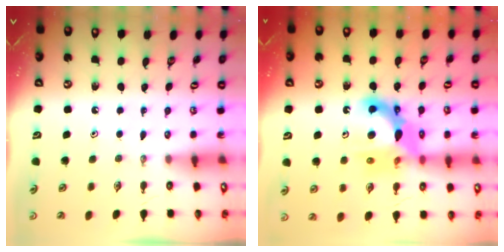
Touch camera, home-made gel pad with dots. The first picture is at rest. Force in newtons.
{"total": 13.0, "press": 12.7, "slide": 2.6}